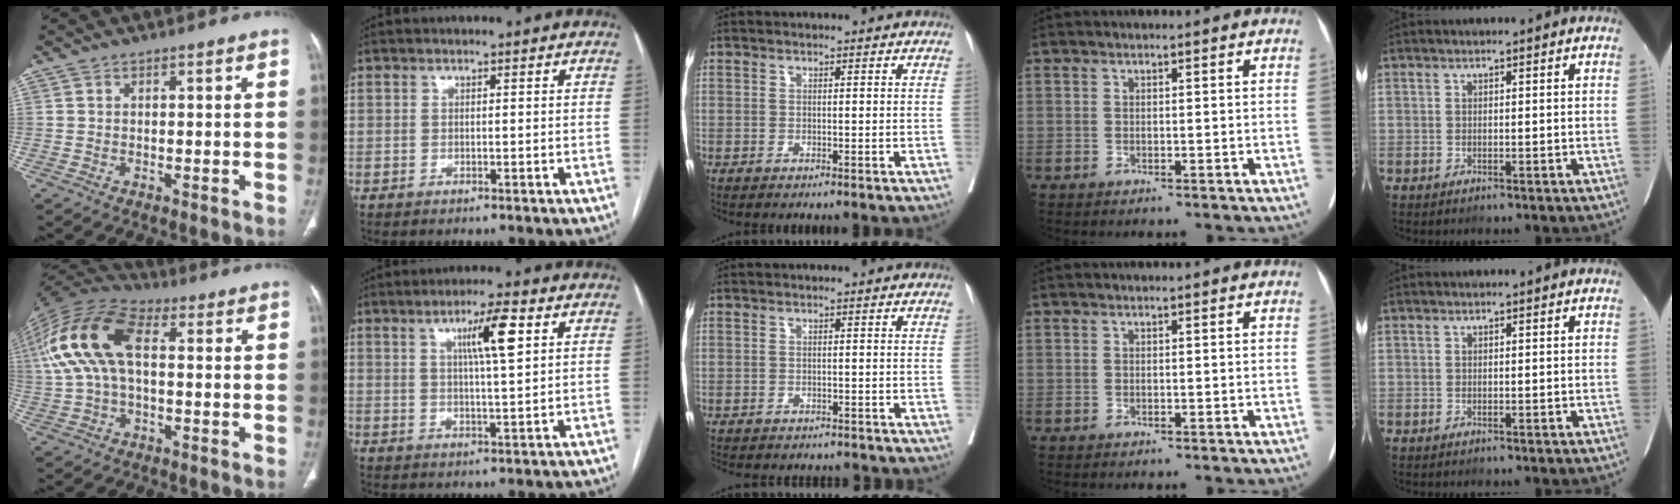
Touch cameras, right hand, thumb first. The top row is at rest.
{"thumb": {"total": 16.6, "force": [2.4, 9.1, 13.7], "torque": [-0.292, 0.039, 0.038]}, "index": {"total": 6.9, "force": [2.6, 0.3, 6.4], "torque": [-0.109, 0.005, 0.043]}, "middle": {"total": 9.8, "force": [-9.0, 2.8, 2.8], "torque": [-0.047, 0.001, -0.106]}}